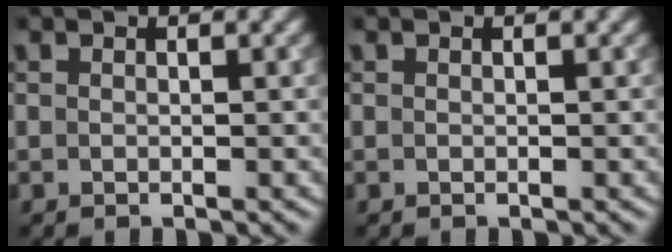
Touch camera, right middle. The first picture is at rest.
{"total": 0.0}